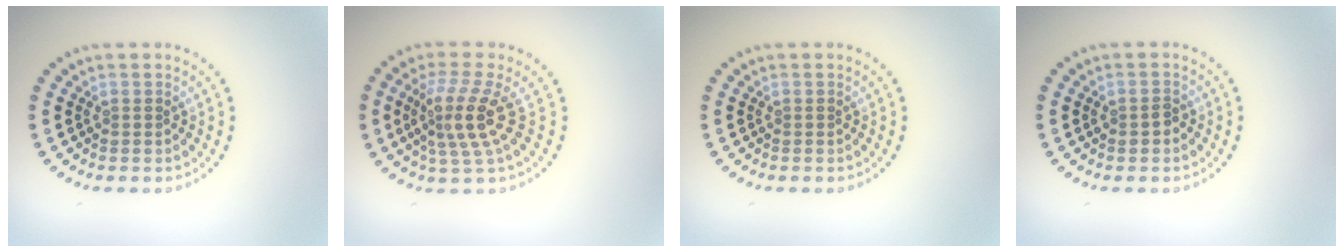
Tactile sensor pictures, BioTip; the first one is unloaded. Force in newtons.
{"total": 3.9, "press": 3.0, "slide": 2.5}
{"total": 0.0}
{"total": 1.2, "press": 1.2, "slide": 0.2}